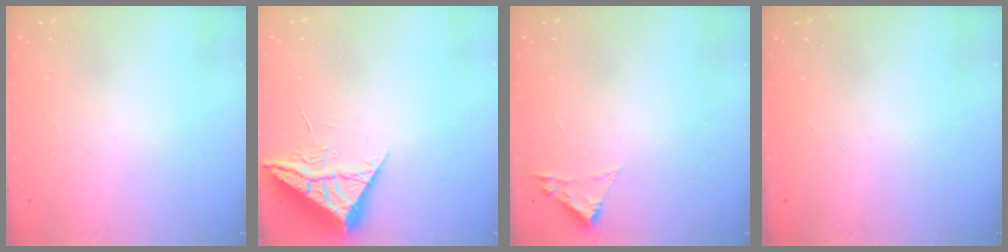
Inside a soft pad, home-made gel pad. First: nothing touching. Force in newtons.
{"total": 7.0, "press": 7.0, "slide": 0.3}
{"total": 1.8, "press": 1.8, "slide": 0.2}
{"total": 0.0}